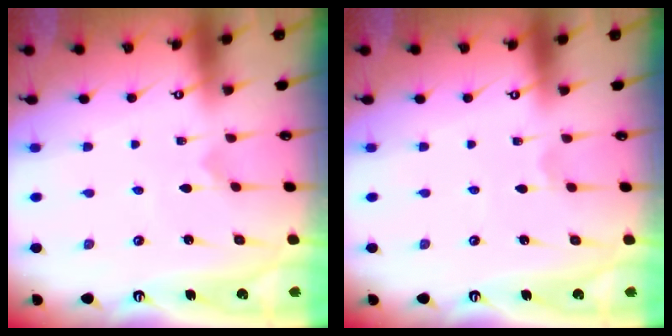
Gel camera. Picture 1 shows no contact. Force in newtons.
{"total": 1.0, "press": 1.0, "slide": 0.1}